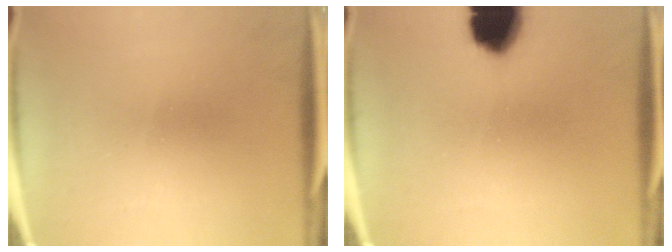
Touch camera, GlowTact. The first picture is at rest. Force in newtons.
{"total": 12.6}